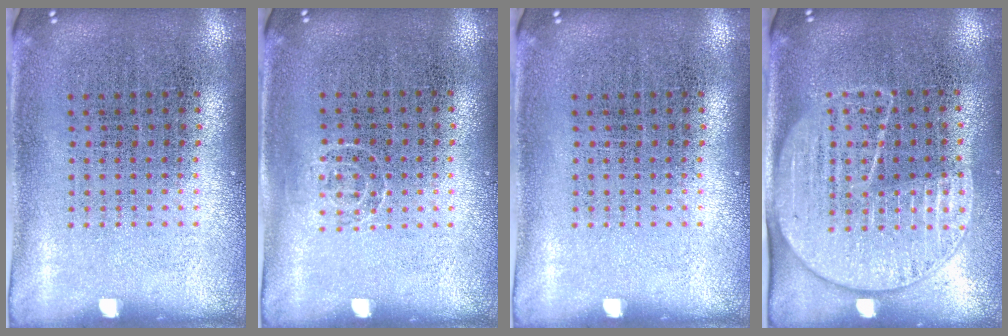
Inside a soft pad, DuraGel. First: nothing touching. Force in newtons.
{"total": 0.6, "press": 0.4, "slide": 0.4}
{"total": 0.0}
{"total": 1.8, "press": 1.5, "slide": 0.9}